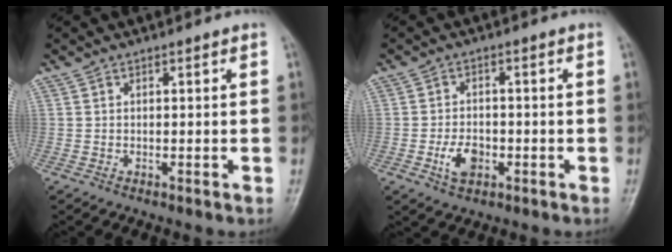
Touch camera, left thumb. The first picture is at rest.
{"total": 5.0, "force": [-1.7, 3.2, 3.3], "torque": [-0.053, 0.007, -0.030]}